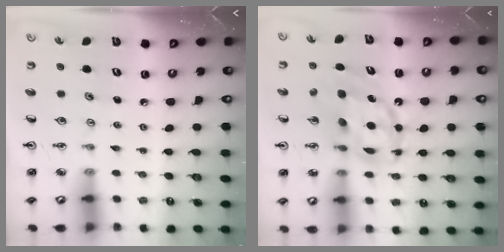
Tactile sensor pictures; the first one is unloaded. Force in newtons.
{"total": 11.3, "press": 11.2, "slide": 1.6}